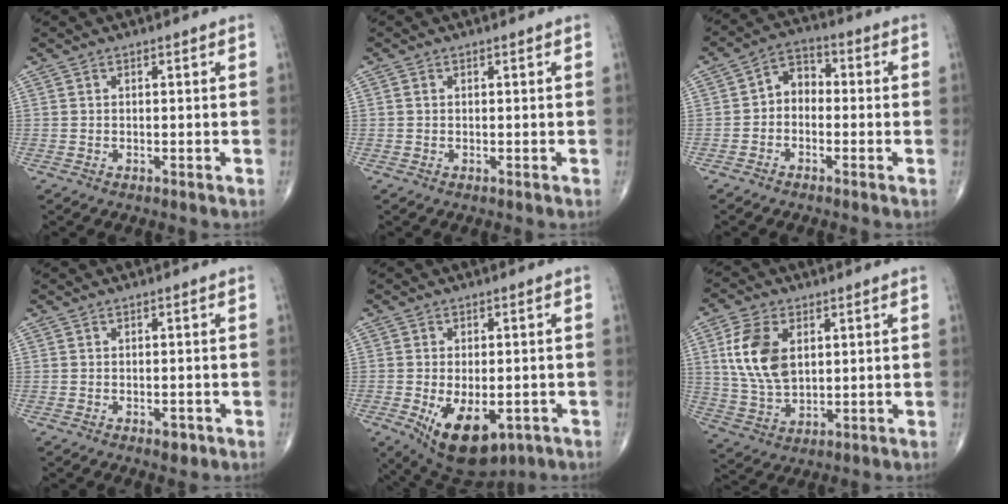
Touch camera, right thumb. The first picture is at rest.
{"total": 0.6, "force": [0.1, 0.5, 0.3], "torque": [-0.004, 0.000, 0.001]}
{"total": 5.4, "force": [-0.9, 4.1, 3.4], "torque": [-0.034, 0.027, -0.034]}
{"total": 1.8, "force": [-0.9, 1.0, 1.2], "torque": [-0.009, 0.000, -0.010]}
{"total": 12.7, "force": [-4.7, 6.8, 9.6], "torque": [-0.144, -0.005, -0.055]}
{"total": 12.0, "force": [3.1, 7.3, 9.0], "torque": [-0.171, -0.009, 0.065]}